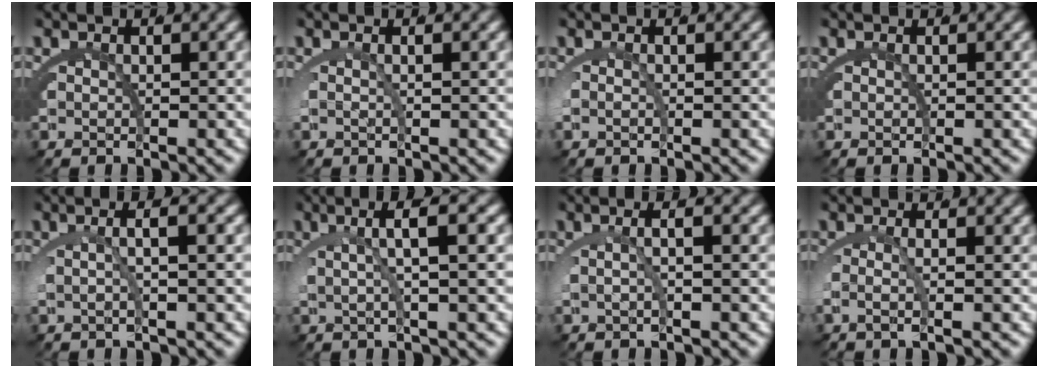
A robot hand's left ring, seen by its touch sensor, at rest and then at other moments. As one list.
[{"total": 1.0, "force": [-0.1, -0.2, 1.0], "torque": [-0.031, -0.002, 0.000]}, {"total": 0.7, "force": [-0.3, 0.1, 0.6], "torque": [-0.023, -0.005, -0.004]}, {"total": 0.0}, {"total": 2.8, "force": [0.1, -0.1, 2.8], "torque": [-0.049, 0.008, 0.002]}, {"total": 4.7, "force": [1.9, 0.3, 4.3], "torque": [-0.068, 0.021, 0.024]}, {"total": 2.2, "force": [-0.1, 0.1, 2.2], "torque": [-0.038, 0.004, -0.002]}, {"total": 2.0, "force": [-0.4, 0.2, 1.9], "torque": [-0.048, -0.006, -0.005]}]